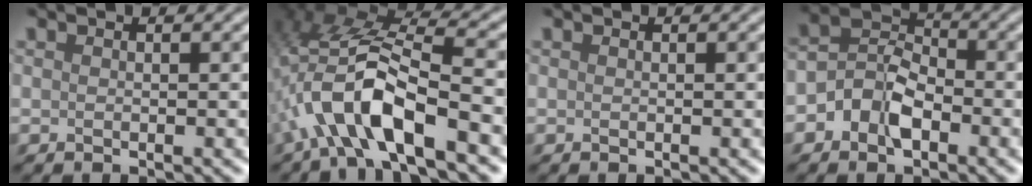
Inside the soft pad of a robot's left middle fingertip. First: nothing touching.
{"total": 9.4, "force": [-3.7, 3.5, 7.9], "torque": [-0.169, 0.010, -0.069]}
{"total": 0.0}
{"total": 4.5, "force": [-2.0, 3.0, 2.8], "torque": [-0.047, 0.010, -0.047]}